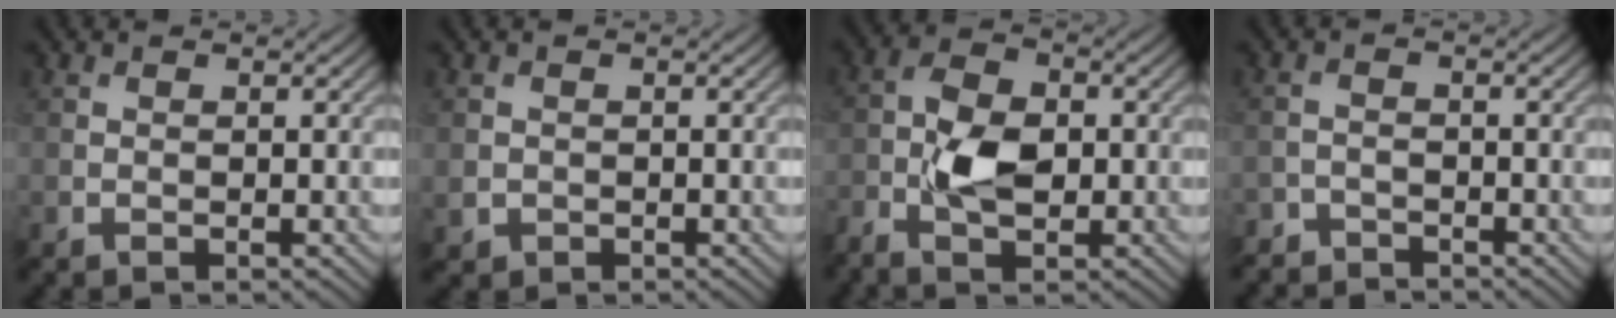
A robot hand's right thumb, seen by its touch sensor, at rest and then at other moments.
{"total": 1.5, "force": [-0.2, 1.4, 0.3], "torque": [-0.008, -0.009, -0.005]}
{"total": 6.3, "force": [-1.5, 3.4, 5.0], "torque": [-0.110, 0.003, -0.033]}
{"total": 2.6, "force": [-2.5, 0.7, 0.0], "torque": [0.004, -0.002, -0.055]}